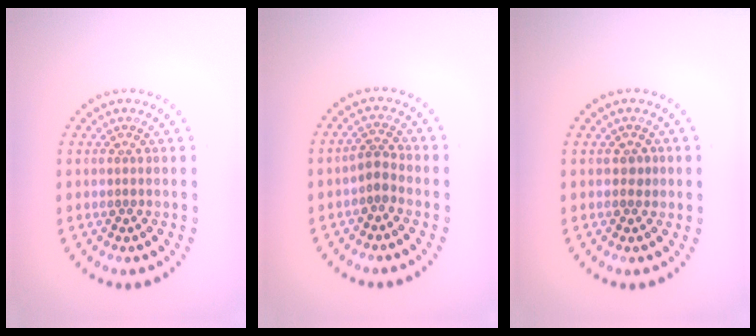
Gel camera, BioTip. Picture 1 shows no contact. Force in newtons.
{"total": 1.6, "press": 1.2, "slide": 1.0}
{"total": 0.8, "press": 0.7, "slide": 0.4}